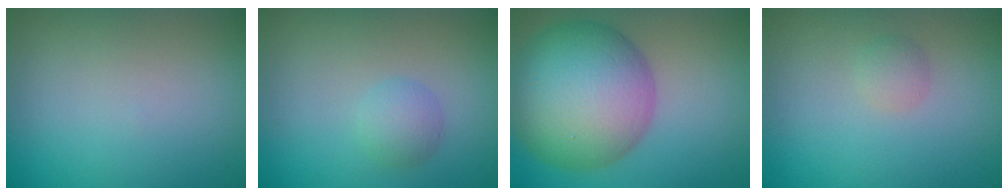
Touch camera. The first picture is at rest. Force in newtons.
{"total": 1.9, "press": 1.9, "slide": 0.1}
{"total": 12.4, "press": 12.4, "slide": 0.4}
{"total": 1.1, "press": 1.1, "slide": 0.1}